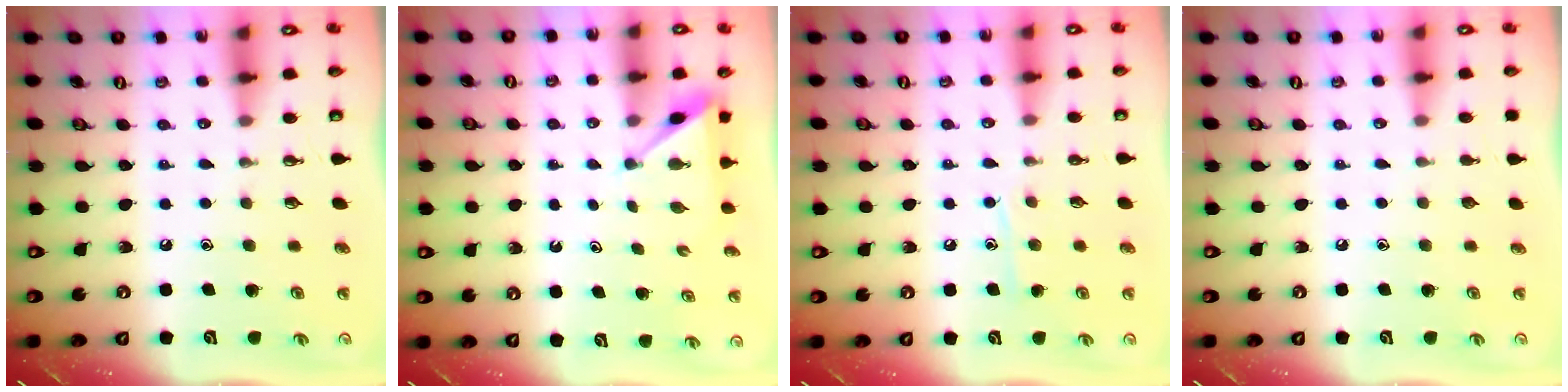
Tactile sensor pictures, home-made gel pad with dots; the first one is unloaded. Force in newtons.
{"total": 2.7, "press": 2.7, "slide": 0.3}
{"total": 6.9, "press": 6.8, "slide": 0.8}
{"total": 0.0}